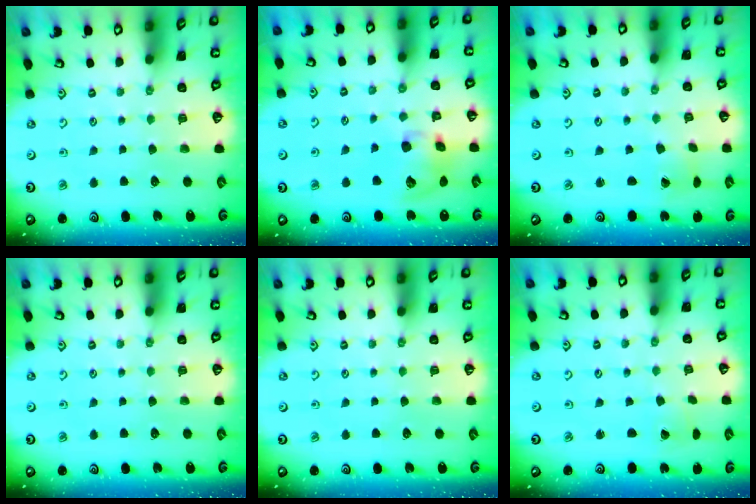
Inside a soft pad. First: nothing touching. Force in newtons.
{"total": 12.8, "press": 12.6, "slide": 1.9}
{"total": 1.9, "press": 1.8, "slide": 0.7}
{"total": 0.0}
{"total": 0.0}
{"total": 1.0, "press": 1.0, "slide": 0.1}